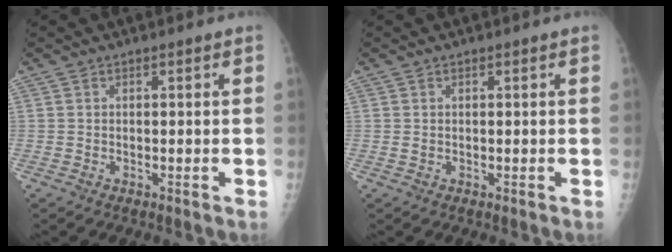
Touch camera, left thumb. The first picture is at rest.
{"total": 1.0, "force": [0.2, 0.8, 0.6], "torque": [-0.007, 0.000, 0.005]}